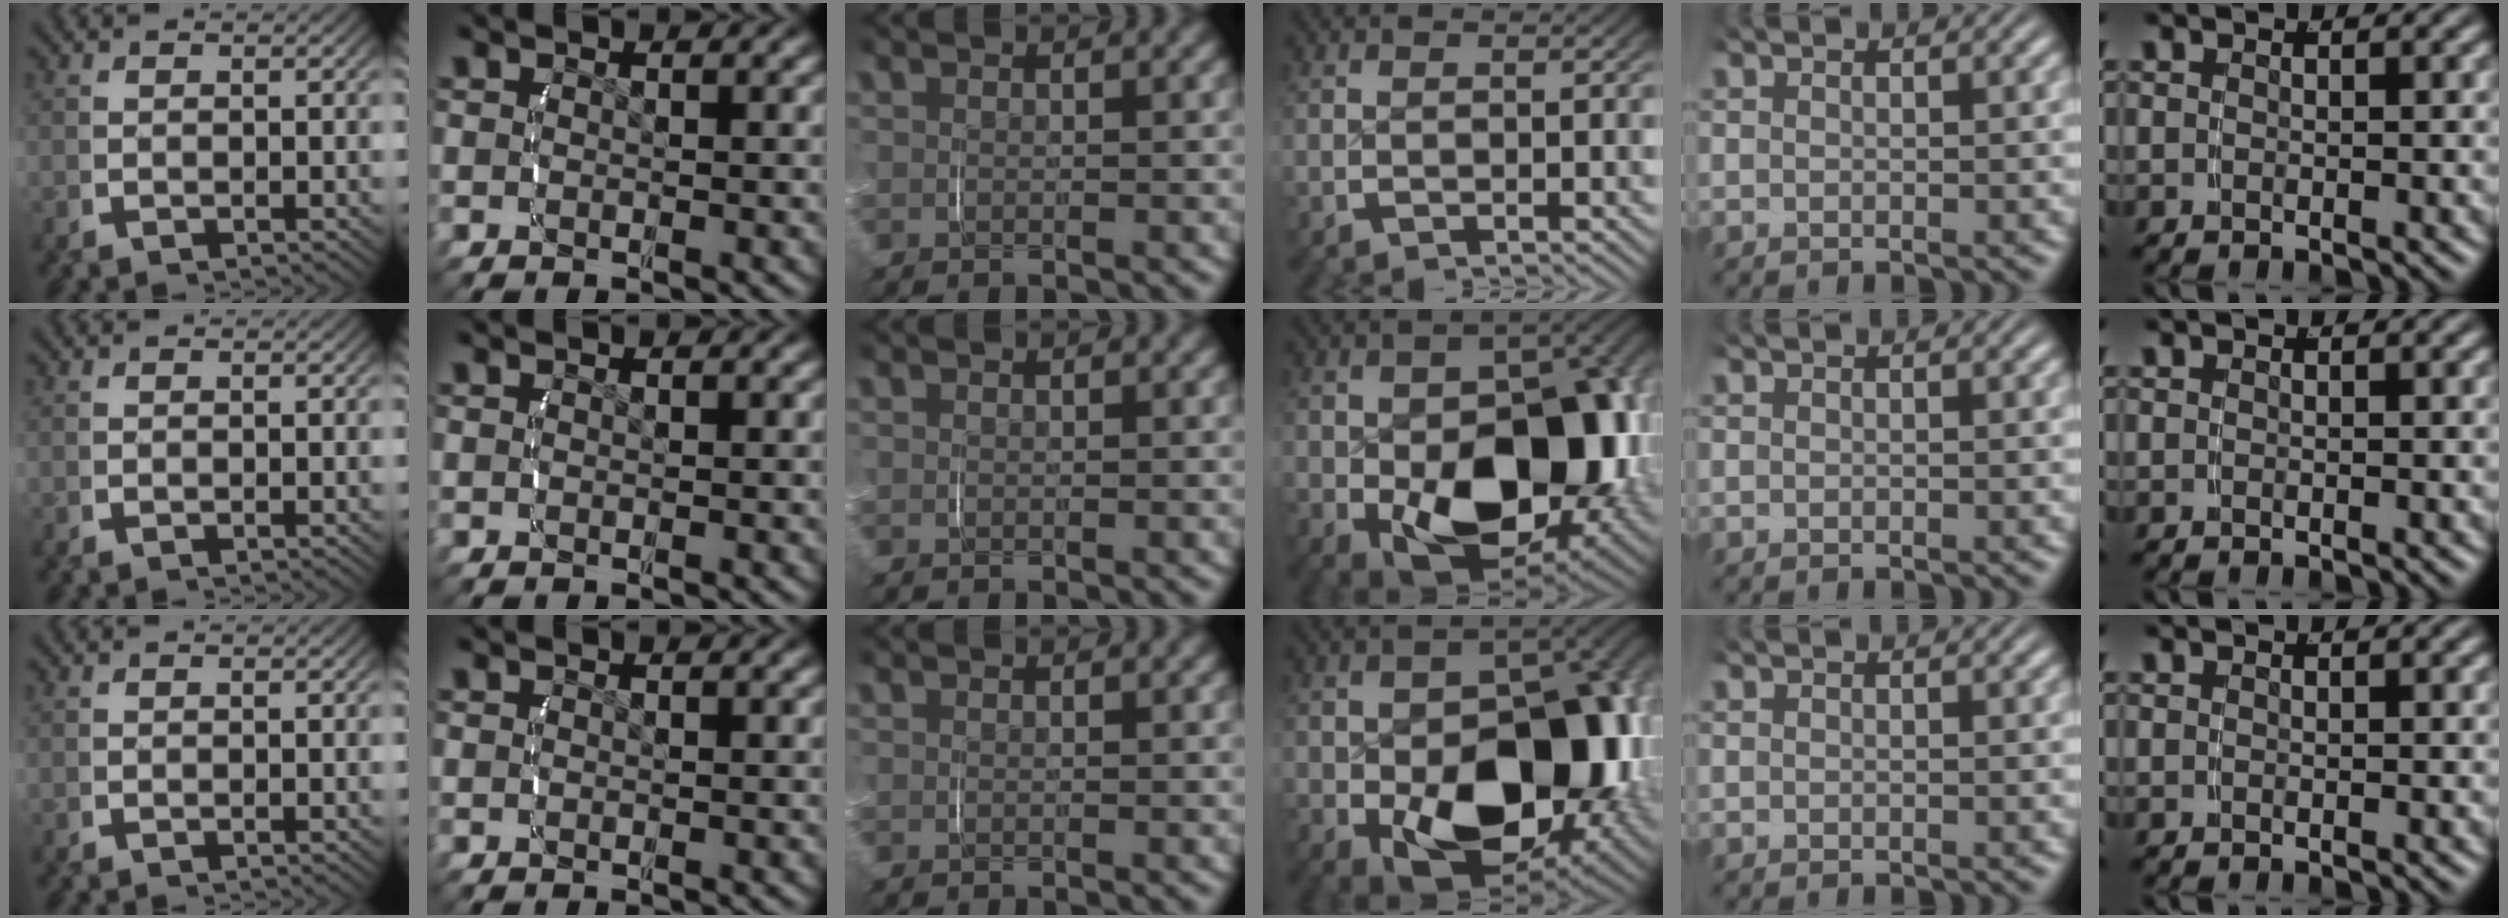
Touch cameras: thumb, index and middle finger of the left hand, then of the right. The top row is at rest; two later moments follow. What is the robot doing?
{"motion": "grasp_and_lifting", "object": "velcro strap"}